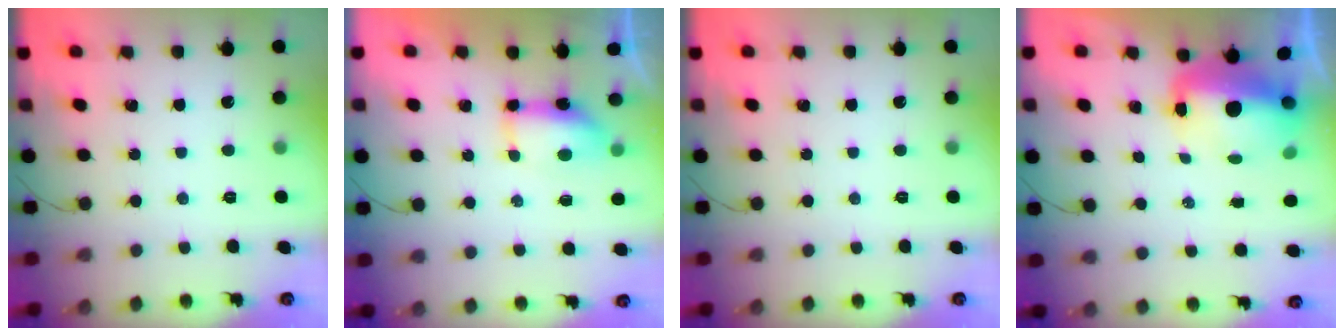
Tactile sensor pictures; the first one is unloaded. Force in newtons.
{"total": 6.8, "press": 6.8, "slide": 0.4}
{"total": 0.0}
{"total": 11.0, "press": 10.7, "slide": 2.6}